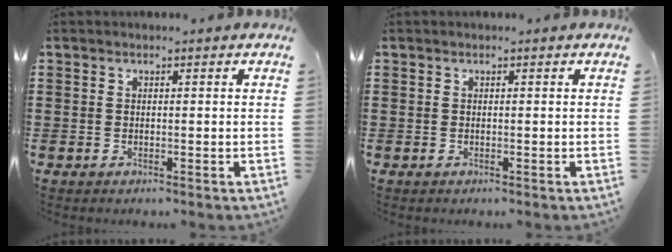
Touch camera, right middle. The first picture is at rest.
{"total": 0.0}